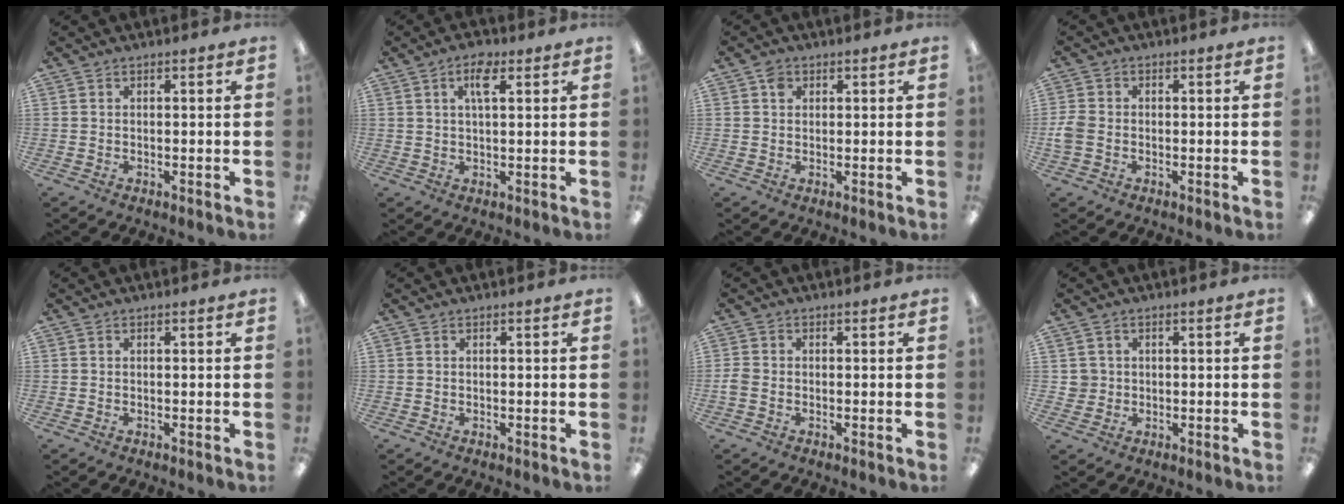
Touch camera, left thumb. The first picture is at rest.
{"total": 5.2, "force": [2.6, 2.0, 4.1], "torque": [-0.073, 0.002, 0.040]}
{"total": 2.1, "force": [0.9, 1.6, 0.9], "torque": [-0.020, 0.004, 0.016]}
{"total": 3.9, "force": [-0.9, 2.9, 2.4], "torque": [-0.053, 0.004, -0.017]}
{"total": 0.0}
{"total": 0.0}
{"total": 1.9, "force": [-0.7, 1.3, 1.2], "torque": [-0.028, 0.000, -0.014]}
{"total": 2.8, "force": [0.5, 2.8, 0.0], "torque": [0.000, 0.002, 0.006]}